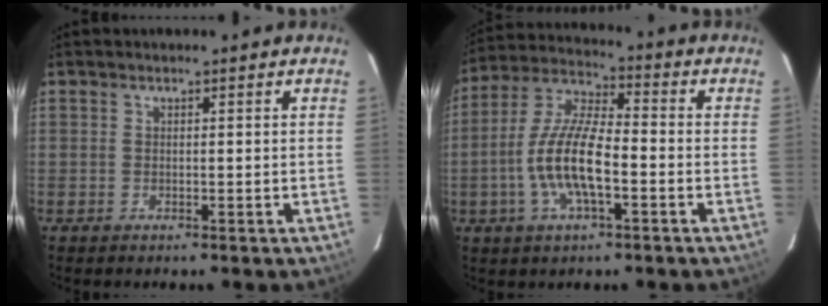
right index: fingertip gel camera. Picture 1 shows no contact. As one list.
[{"total": 12.4, "force": [-3.6, 3.7, 11.2], "torque": [-0.234, 0.001, -0.070]}]